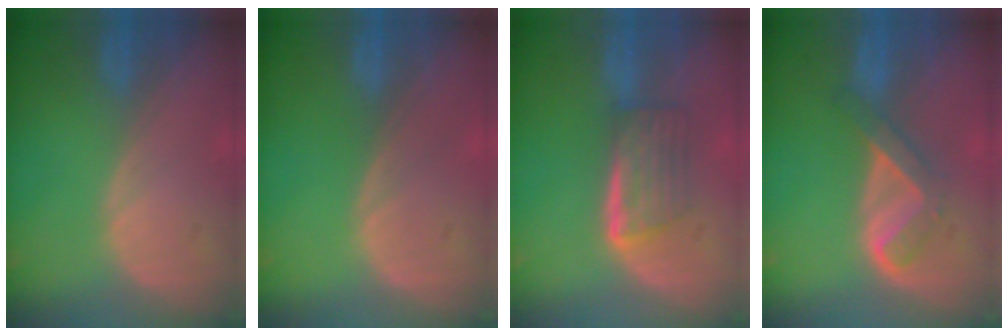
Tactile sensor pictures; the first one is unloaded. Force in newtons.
{"total": 0.0}
{"total": 5.9, "press": 5.0, "slide": 3.1}
{"total": 5.2, "press": 4.4, "slide": 2.9}